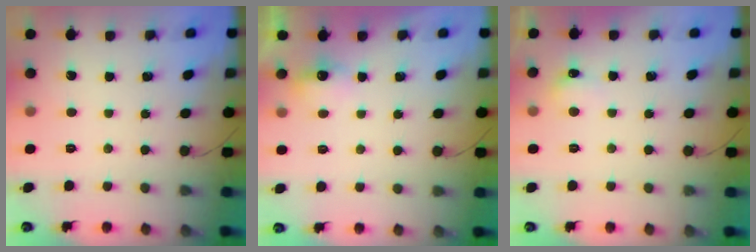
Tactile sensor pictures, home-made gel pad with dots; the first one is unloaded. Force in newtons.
{"total": 6.4, "press": 5.8, "slide": 2.6}
{"total": 4.9, "press": 4.7, "slide": 1.4}